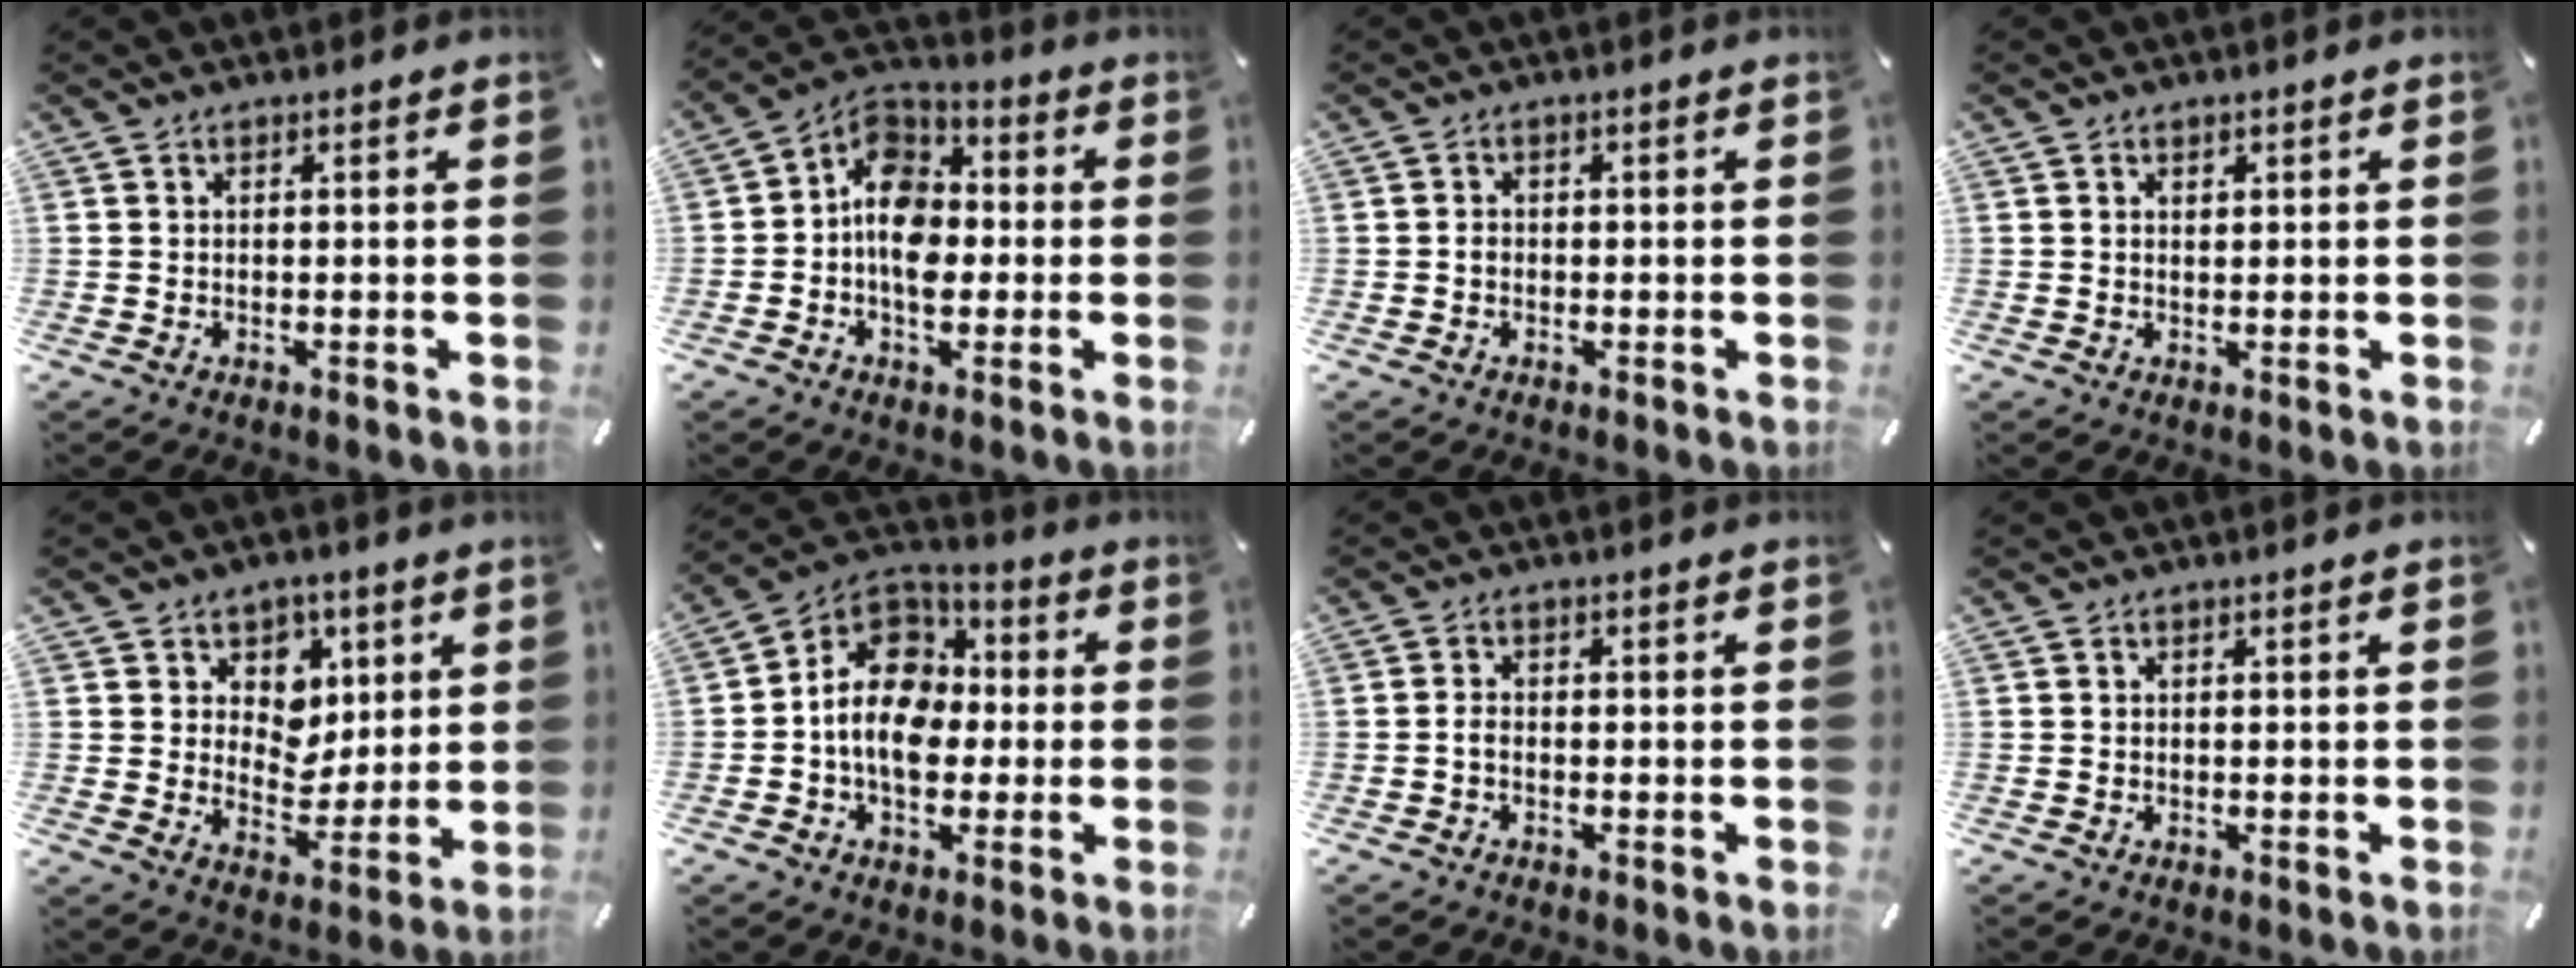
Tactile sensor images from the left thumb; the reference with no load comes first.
{"total": 11.1, "force": [-2.4, 8.3, 6.9], "torque": [-0.133, 0.015, -0.046]}
{"total": 1.3, "force": [-0.3, 1.1, 0.7], "torque": [-0.014, 0.005, -0.008]}
{"total": 1.0, "force": [0.4, 0.7, 0.5], "torque": [-0.003, 0.001, 0.005]}
{"total": 8.2, "force": [2.7, 7.6, 1.2], "torque": [-0.020, -0.028, 0.051]}
{"total": 13.8, "force": [-1.9, 11.0, 8.0], "torque": [-0.169, 0.018, -0.038]}
{"total": 1.6, "force": [-0.7, 0.9, 1.1], "torque": [-0.021, 0.003, -0.013]}
{"total": 0.0}